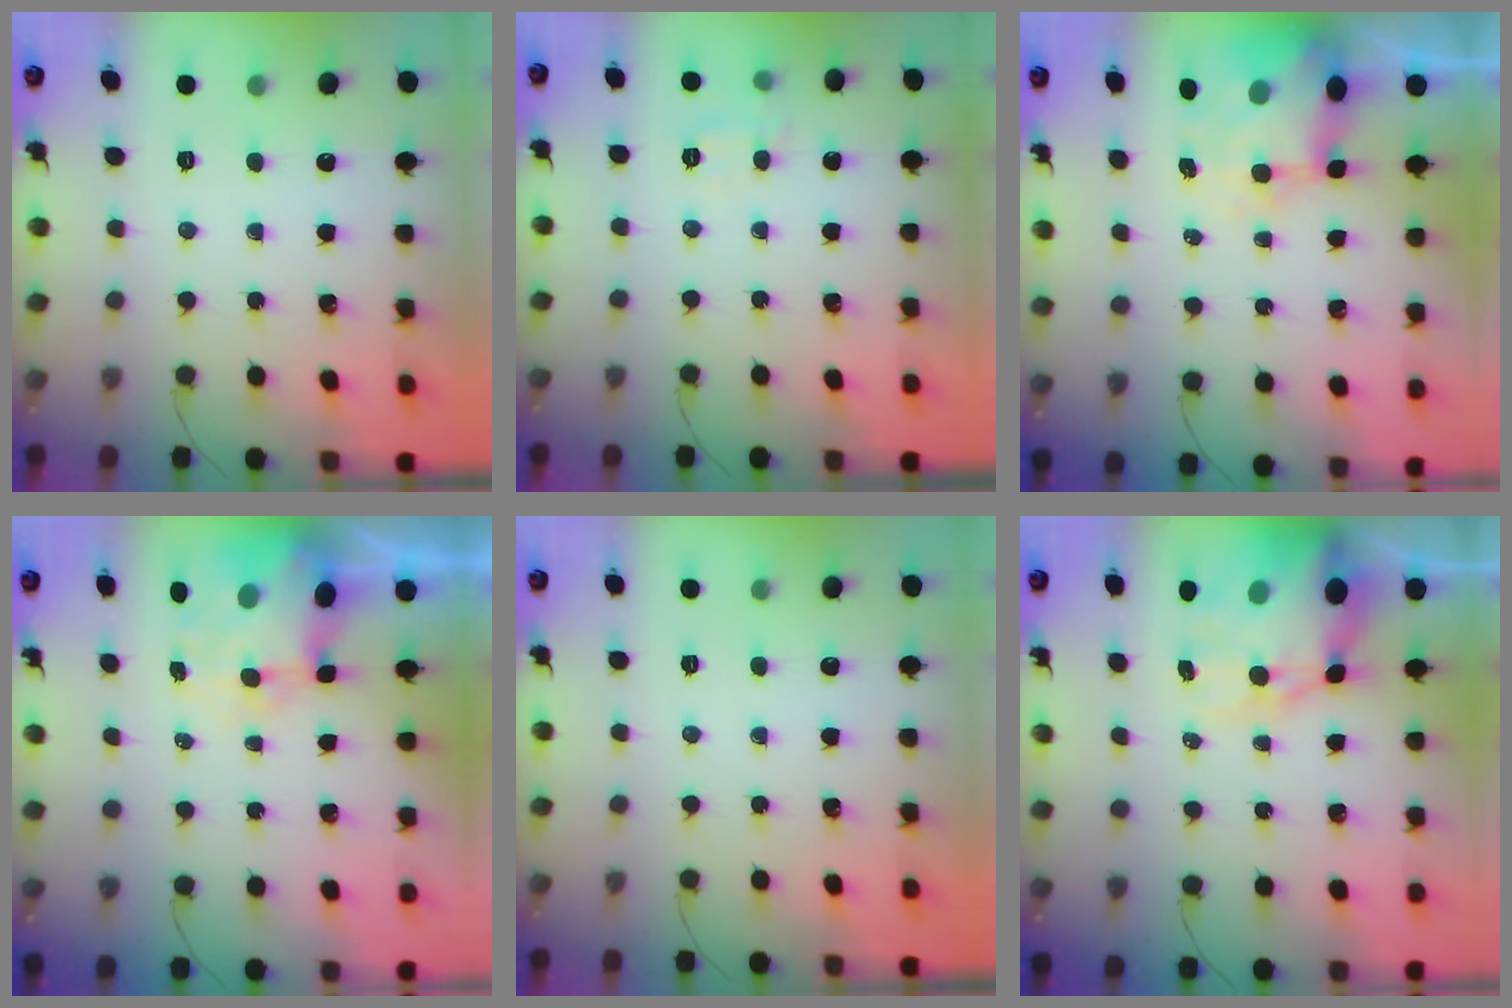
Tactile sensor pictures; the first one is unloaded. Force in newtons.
{"total": 7.1, "press": 6.9, "slide": 1.7}
{"total": 7.9, "press": 7.8, "slide": 1.4}
{"total": 9.2, "press": 8.9, "slide": 2.2}
{"total": 0.0}
{"total": 15.9, "press": 15.4, "slide": 3.8}